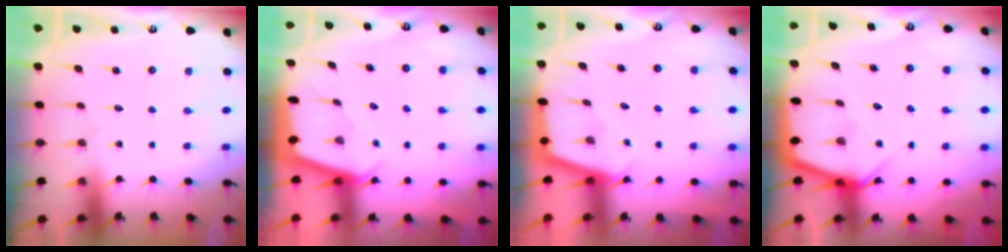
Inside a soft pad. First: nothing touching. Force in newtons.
{"total": 2.0, "press": 2.0, "slide": 0.2}
{"total": 2.4, "press": 2.4, "slide": 0.2}
{"total": 5.1, "press": 5.1, "slide": 0.5}